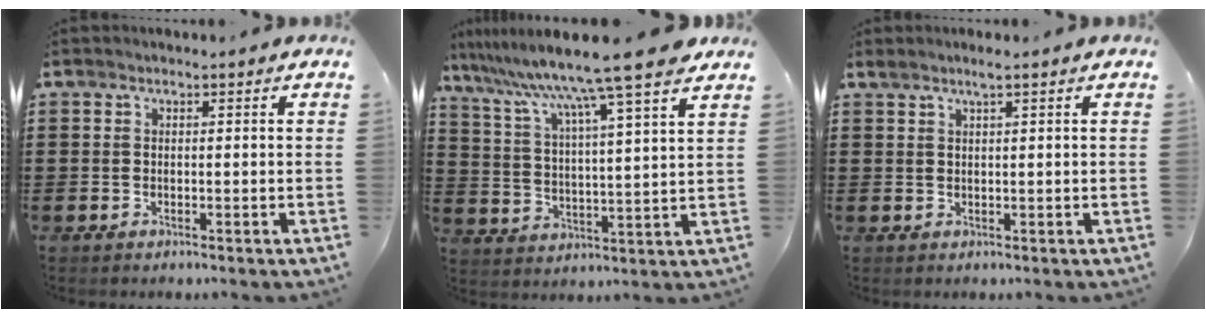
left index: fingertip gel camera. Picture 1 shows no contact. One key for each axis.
{"total": 11.3, "fx": 9.4, "fy": -1.2, "fz": 6.1, "tx": -0.155, "ty": -0.058, "tz": 0.151}
{"total": 1.9, "fx": 1.2, "fy": 0.0, "fz": 1.4, "tx": -0.029, "ty": 0.000, "tz": 0.022}